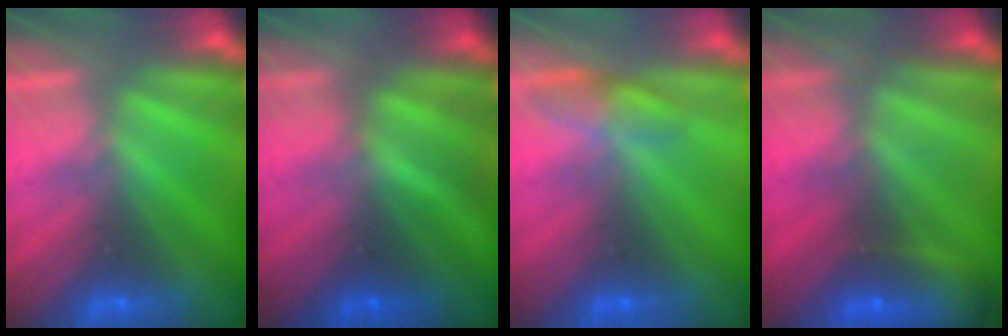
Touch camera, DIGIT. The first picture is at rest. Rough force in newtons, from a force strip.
{"total": 1.3}
{"total": 3.9}
{"total": 7.9}